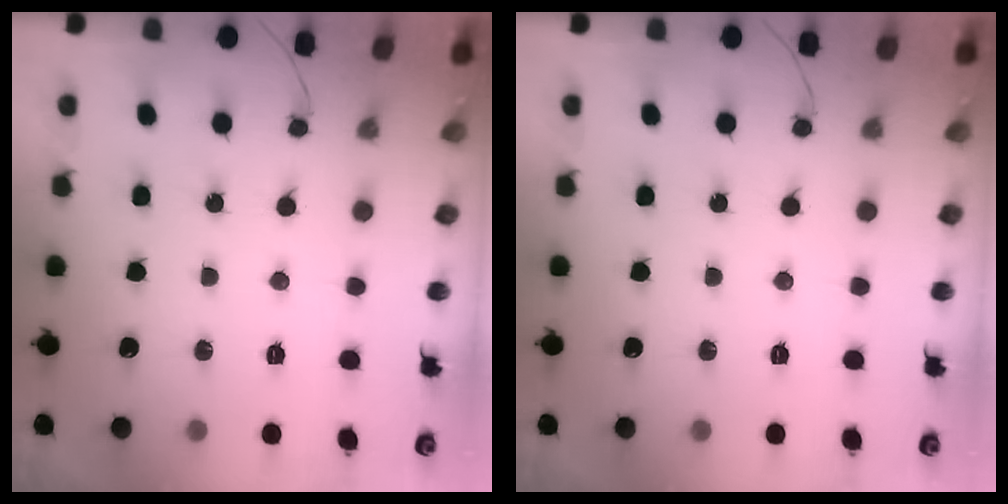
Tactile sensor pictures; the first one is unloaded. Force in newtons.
{"total": 0.0}